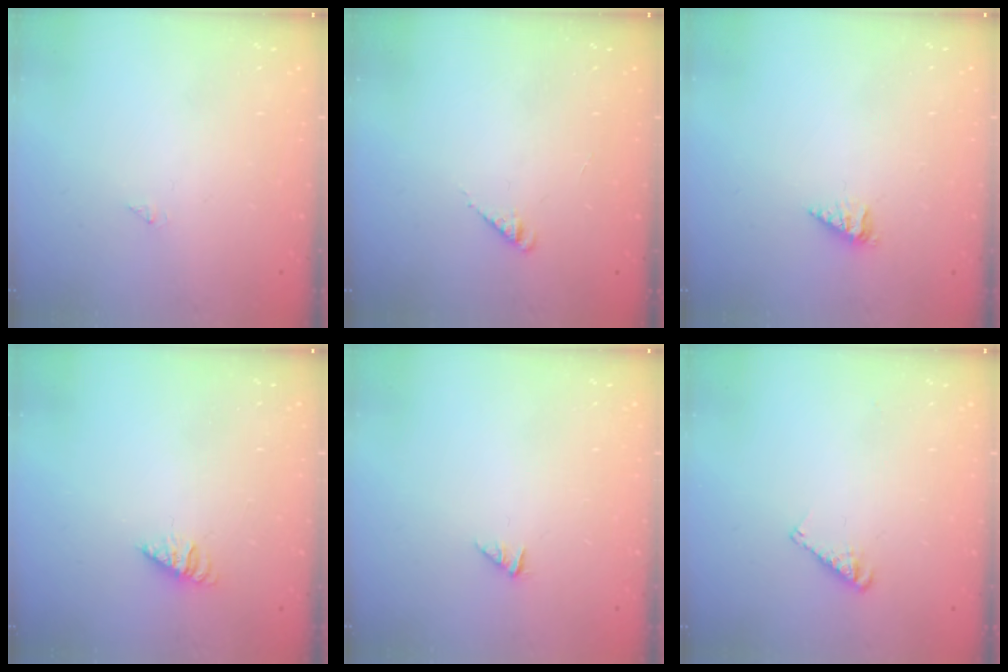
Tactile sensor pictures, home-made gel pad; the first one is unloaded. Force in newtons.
{"total": 1.9, "press": 1.9, "slide": 0.4}
{"total": 2.2, "press": 2.2, "slide": 0.4}
{"total": 1.3, "press": 1.3, "slide": 0.2}
{"total": 0.0}
{"total": 4.3, "press": 4.3, "slide": 0.6}